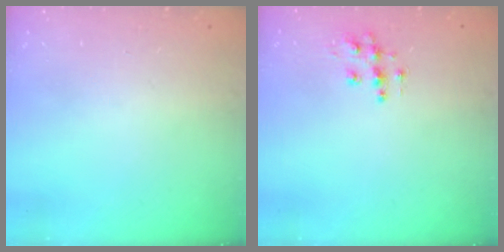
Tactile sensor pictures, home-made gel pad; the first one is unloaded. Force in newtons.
{"total": 9.0, "press": 9.0, "slide": 0.5}